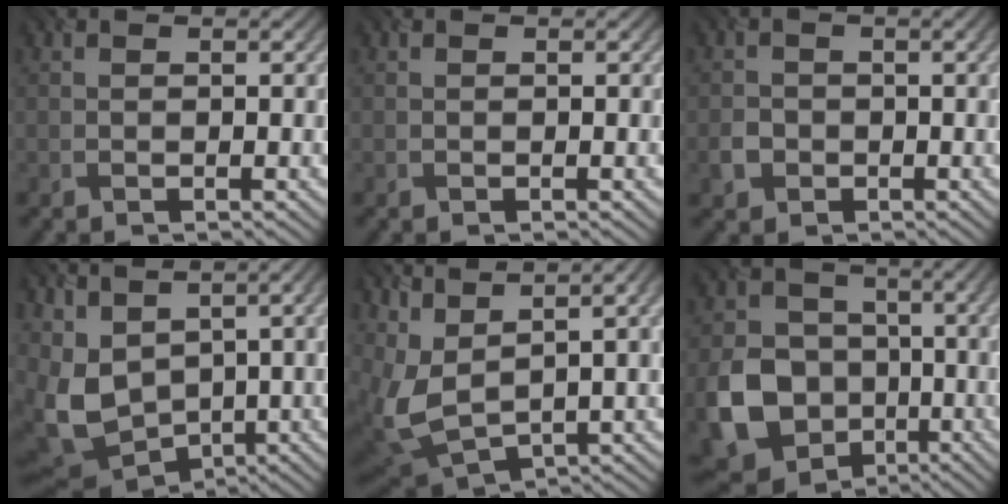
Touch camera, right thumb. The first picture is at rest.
{"total": 0.0}
{"total": 2.2, "force": [-0.9, 1.8, 1.0], "torque": [-0.023, -0.004, -0.019]}
{"total": 10.8, "force": [2.1, 6.2, 8.6], "torque": [-0.232, -0.017, 0.059]}
{"total": 12.7, "force": [4.8, 4.6, 10.8], "torque": [-0.256, -0.001, 0.109]}
{"total": 11.9, "force": [-3.0, 9.4, 6.5], "torque": [-0.160, -0.031, -0.064]}